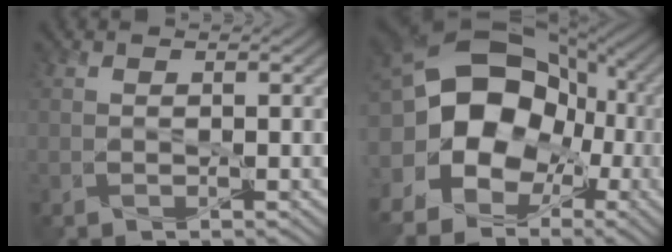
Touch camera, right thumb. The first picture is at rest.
{"total": 18.9, "force": [0.0, 14.2, 12.4], "torque": [-0.249, 0.007, -0.015]}